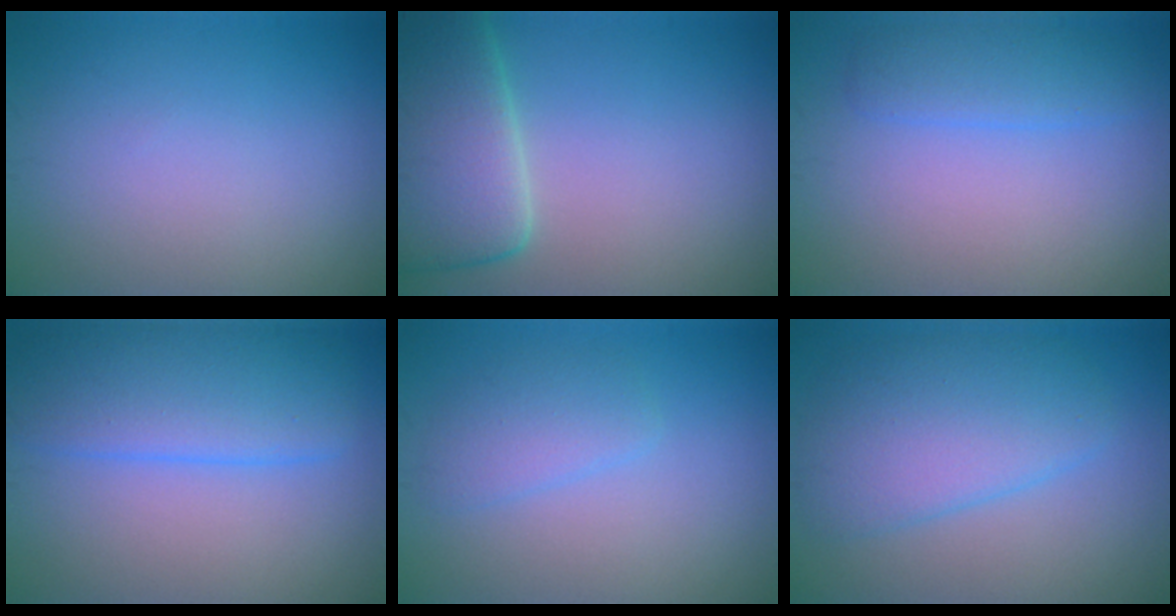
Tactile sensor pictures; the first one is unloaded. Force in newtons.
{"total": 7.7, "press": 7.7, "slide": 0.9}
{"total": 2.5, "press": 2.5, "slide": 0.2}
{"total": 5.6, "press": 5.6, "slide": 0.4}
{"total": 2.1, "press": 2.1, "slide": 0.2}
{"total": 5.5, "press": 5.5, "slide": 0.3}